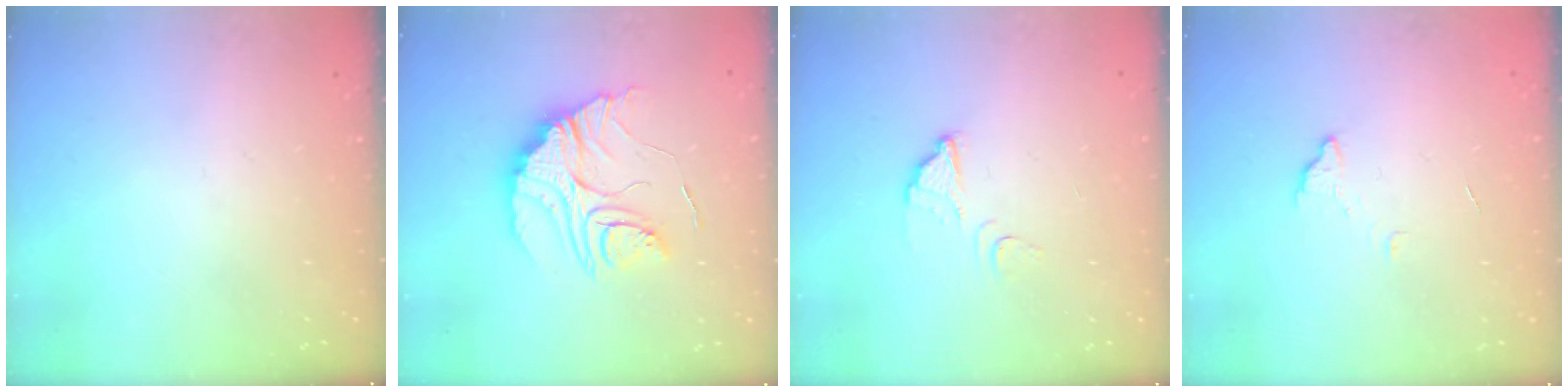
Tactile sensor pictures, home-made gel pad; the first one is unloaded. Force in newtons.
{"total": 17.5, "press": 17.5, "slide": 1.0}
{"total": 3.7, "press": 3.6, "slide": 0.3}
{"total": 3.5, "press": 3.5, "slide": 0.3}